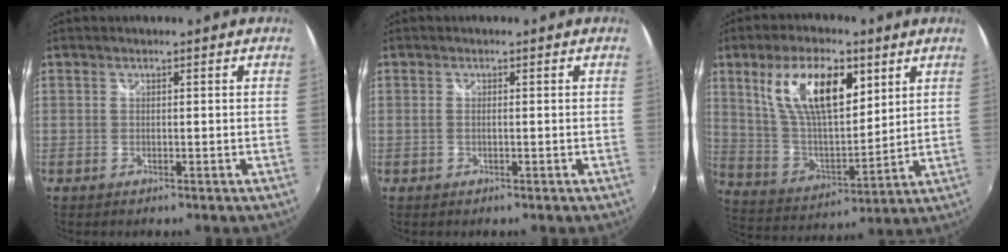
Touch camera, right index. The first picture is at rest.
{"total": 0.6, "force": [-0.1, 0.1, 0.6], "torque": [-0.013, 0.001, -0.003]}
{"total": 17.7, "force": [8.1, 7.6, 13.7], "torque": [-0.253, 0.010, 0.158]}